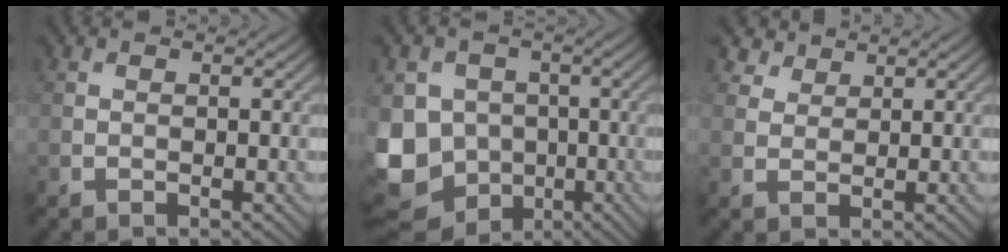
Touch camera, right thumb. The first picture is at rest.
{"total": 11.7, "force": [-2.8, 10.1, 5.2], "torque": [-0.149, -0.036, -0.066]}
{"total": 2.9, "force": [2.2, 1.6, 0.8], "torque": [-0.021, 0.001, 0.053]}